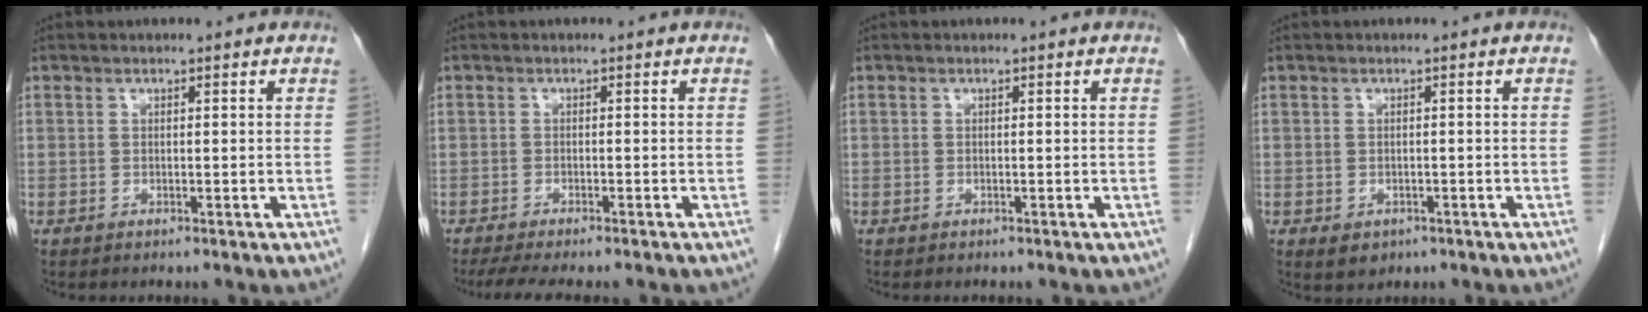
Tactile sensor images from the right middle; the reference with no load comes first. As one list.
[{"total": 7.5, "force": [-6.3, 1.0, 4.0], "torque": [-0.056, -0.010, -0.095]}, {"total": 0.0}, {"total": 2.2, "force": [-1.0, 1.7, 1.0], "torque": [-0.013, 0.001, -0.002]}]